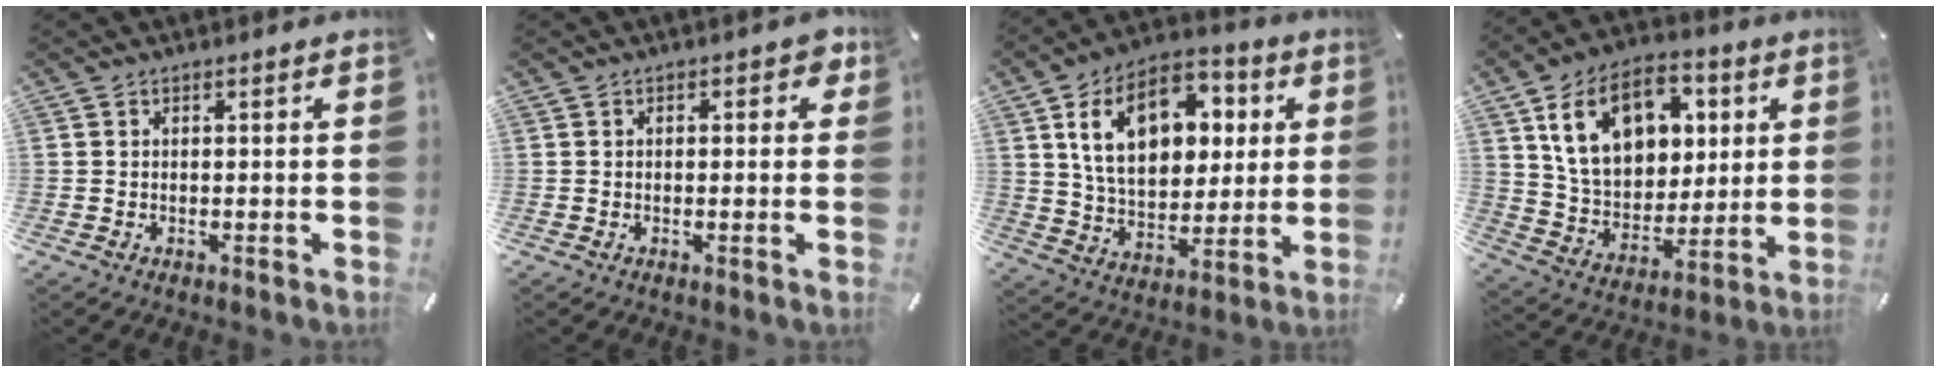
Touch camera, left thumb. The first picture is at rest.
{"total": 2.4, "force": [0.4, 1.4, 1.9], "torque": [-0.022, 0.003, 0.002]}
{"total": 18.0, "force": [6.6, 12.1, 11.6], "torque": [-0.194, -0.010, 0.118]}
{"total": 17.2, "force": [7.1, 12.4, 9.5], "torque": [-0.172, -0.014, 0.136]}